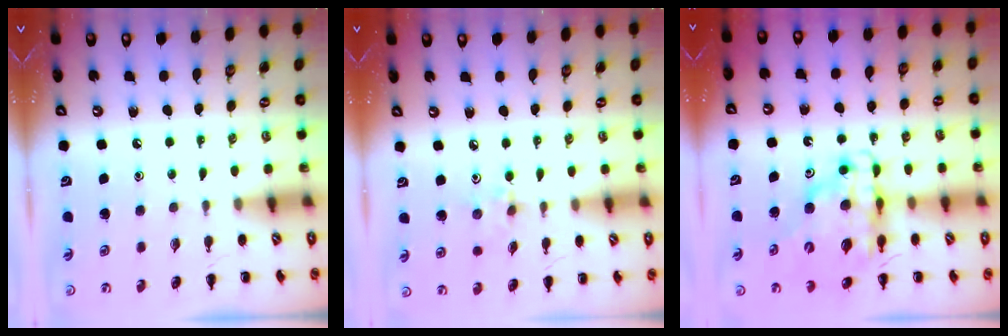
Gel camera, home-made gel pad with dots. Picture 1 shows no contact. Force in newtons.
{"total": 2.2, "press": 2.2, "slide": 0.5}
{"total": 15.0, "press": 14.4, "slide": 4.0}